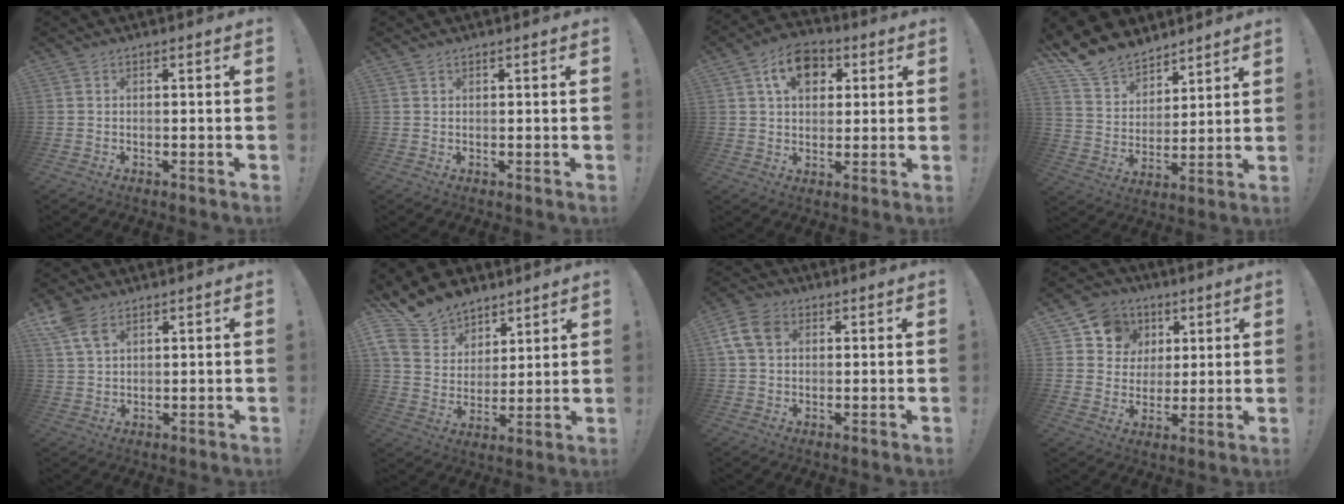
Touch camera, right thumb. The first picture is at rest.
{"total": 0.7, "force": [0.6, 0.3, 0.1], "torque": [-0.001, -0.001, 0.012]}
{"total": 10.9, "force": [3.9, 8.0, 6.3], "torque": [-0.090, 0.002, 0.071]}
{"total": 13.6, "force": [11.8, 6.4, 2.3], "torque": [-0.068, -0.094, 0.226]}
{"total": 6.6, "force": [4.0, 3.6, 3.8], "torque": [-0.066, -0.015, 0.079]}
{"total": 14.5, "force": [11.3, 8.4, 3.3], "torque": [-0.074, -0.083, 0.220]}
{"total": 9.7, "force": [3.0, 7.1, 5.8], "torque": [-0.117, 0.007, 0.064]}
{"total": 10.1, "force": [3.9, 9.1, 2.2], "torque": [-0.037, -0.019, 0.080]}